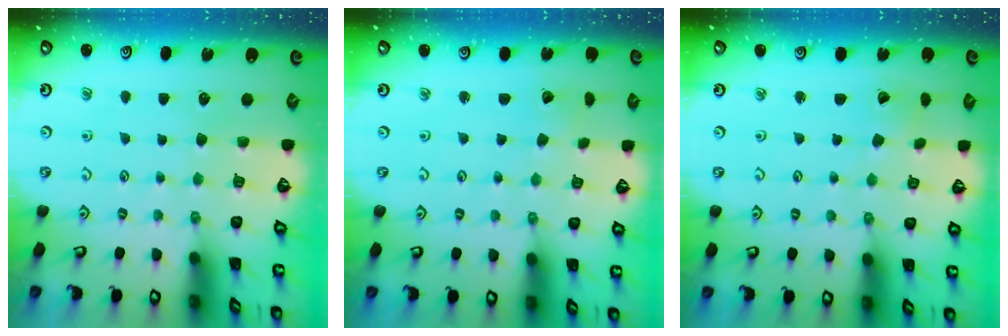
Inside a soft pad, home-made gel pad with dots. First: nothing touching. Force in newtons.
{"total": 1.7, "press": 1.7, "slide": 0.1}
{"total": 0.0}